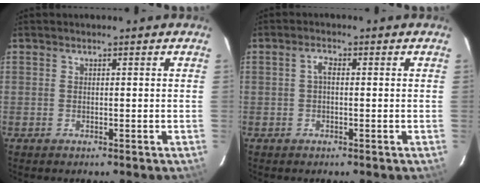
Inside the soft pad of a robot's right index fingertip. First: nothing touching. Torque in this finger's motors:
{"motor_torque": [0.46, 0.09, 0.15, 0.04]}